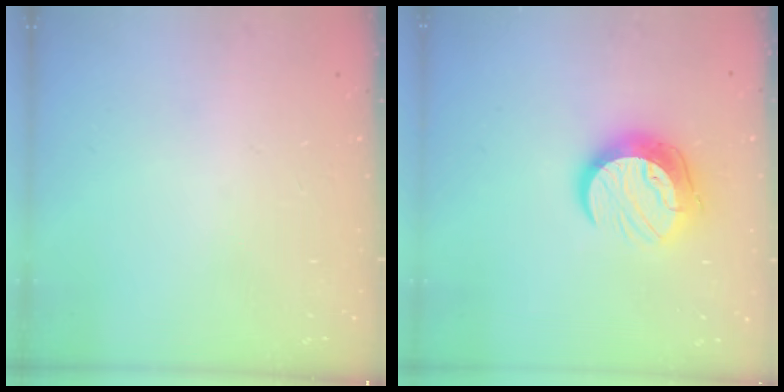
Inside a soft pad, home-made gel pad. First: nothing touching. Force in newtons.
{"total": 11.9, "press": 11.8, "slide": 1.0}